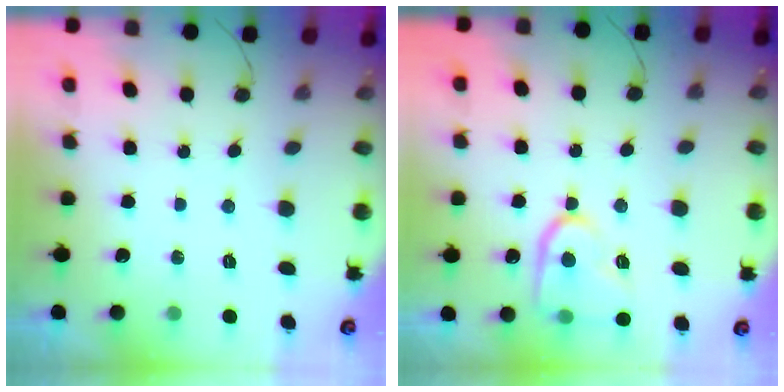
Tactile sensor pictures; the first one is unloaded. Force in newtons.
{"total": 13.2, "press": 13.2, "slide": 1.1}